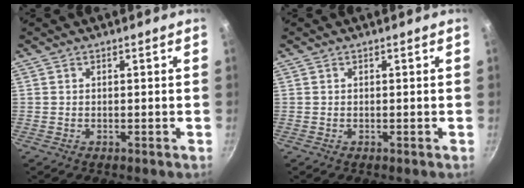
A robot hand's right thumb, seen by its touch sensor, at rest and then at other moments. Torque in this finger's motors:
{"motor_torque": [-0.06, 0.06, -0.03, 0.01, 0.00]}